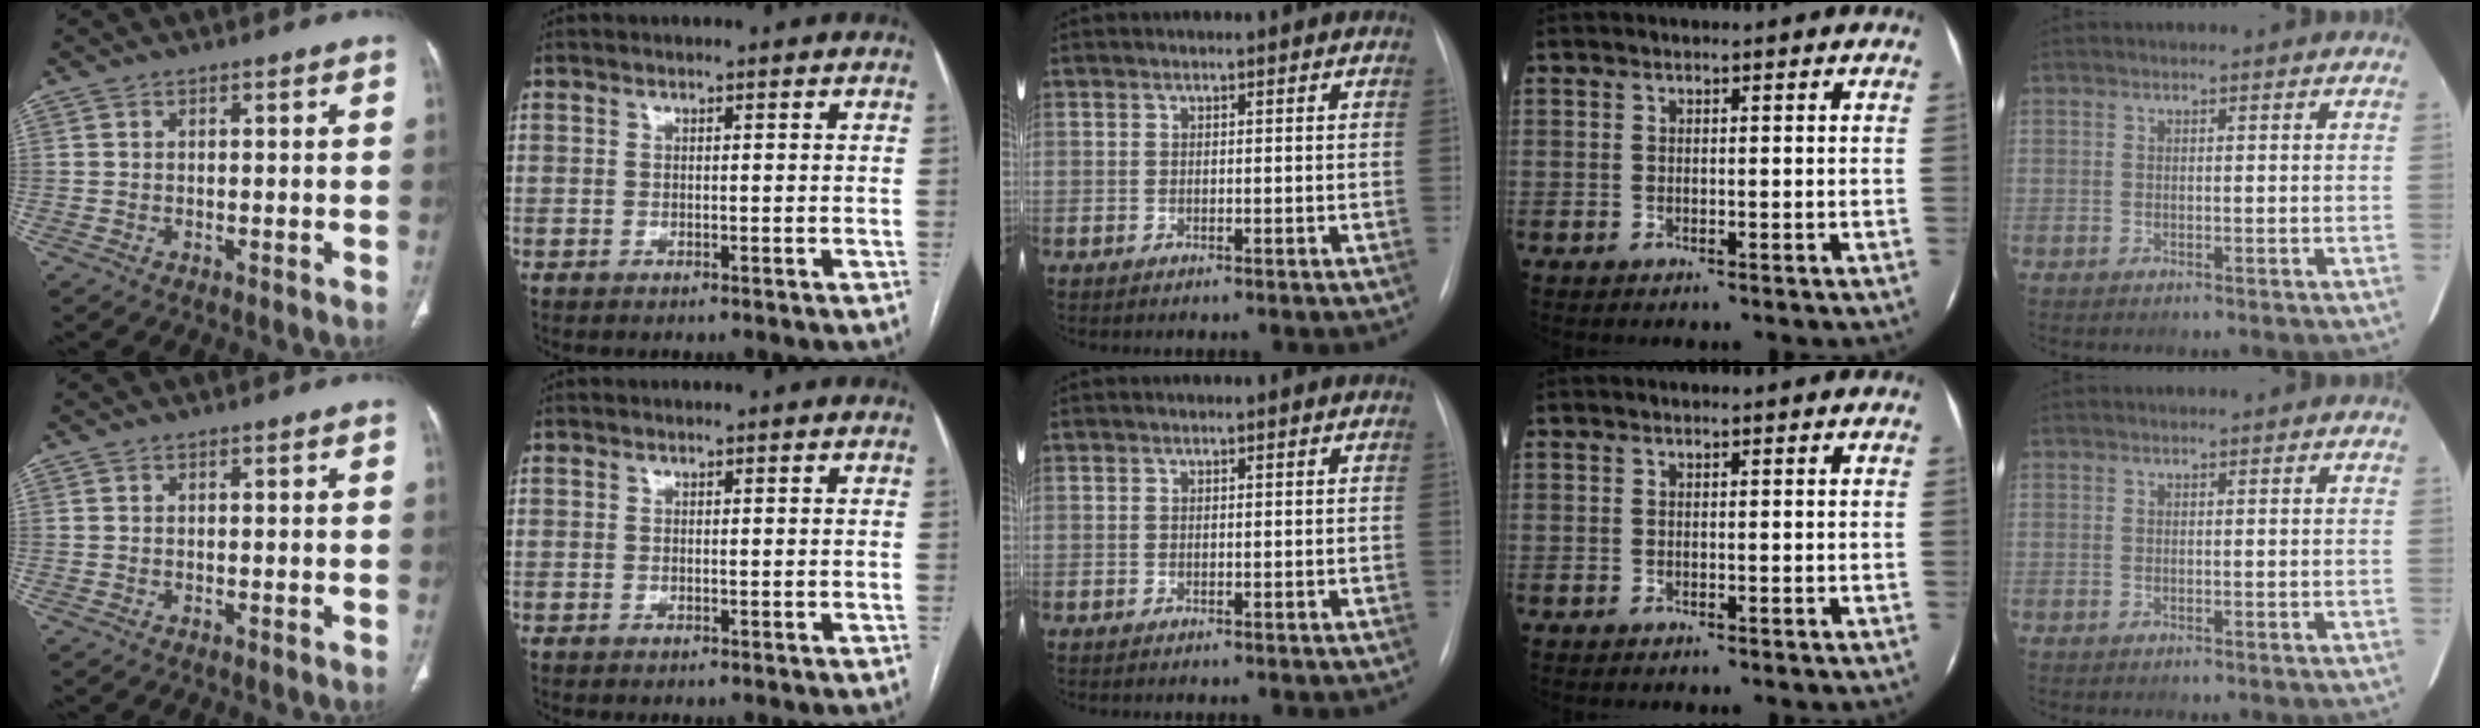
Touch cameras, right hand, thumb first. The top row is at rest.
{}